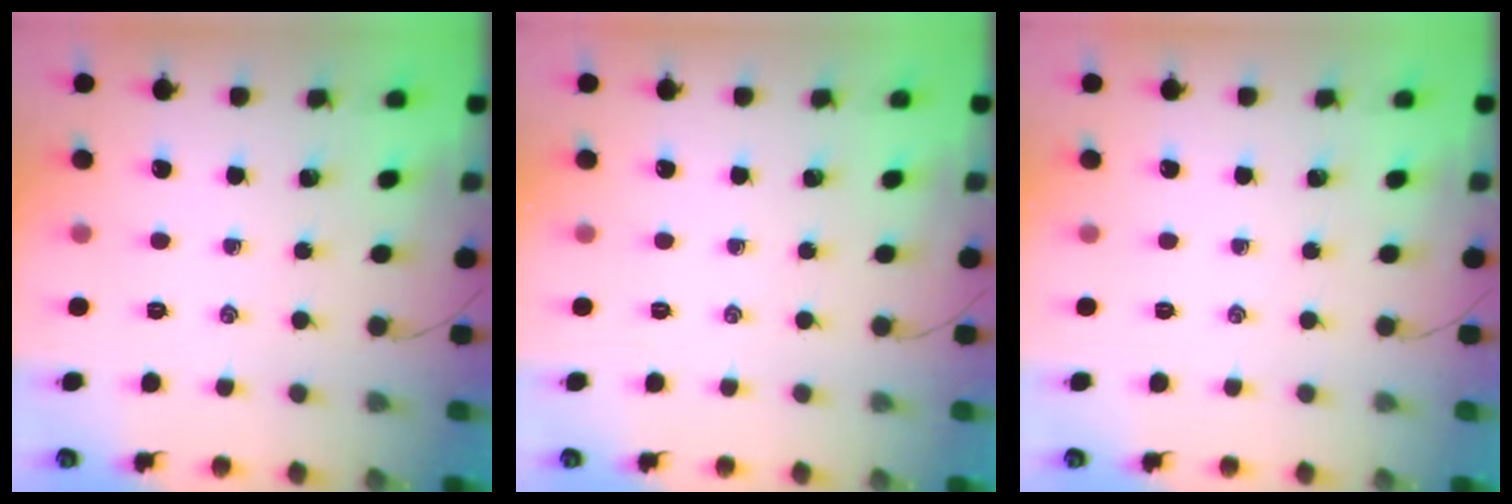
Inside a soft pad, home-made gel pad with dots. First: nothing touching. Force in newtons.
{"total": 0.0}
{"total": 0.0}